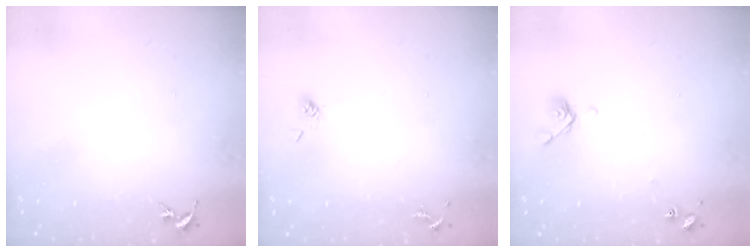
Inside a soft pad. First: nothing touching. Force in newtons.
{"total": 4.4, "press": 3.7, "slide": 2.4}
{"total": 7.1, "press": 7.0, "slide": 0.8}